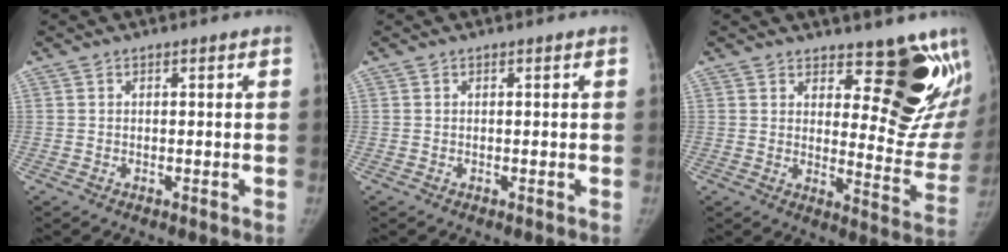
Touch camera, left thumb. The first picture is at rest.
{"total": 0.0}
{"total": 16.1, "force": [10.7, 6.4, 10.1], "torque": [-0.073, -0.098, 0.136]}